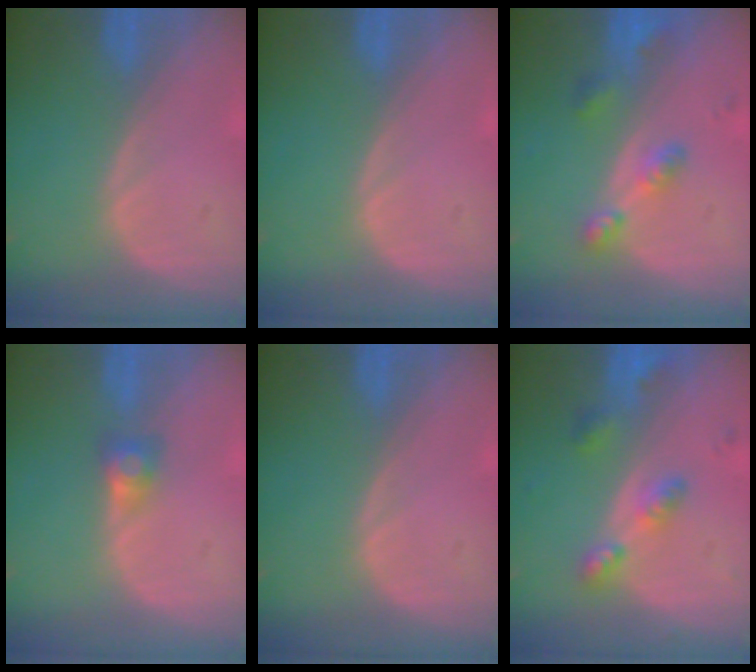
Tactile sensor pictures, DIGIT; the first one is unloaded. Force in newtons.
{"total": 0.0}
{"total": 5.3, "press": 4.7, "slide": 2.4}
{"total": 2.6, "press": 2.4, "slide": 1.0}
{"total": 0.0}
{"total": 5.3, "press": 5.1, "slide": 1.4}